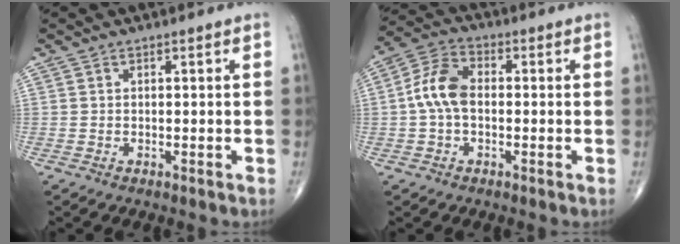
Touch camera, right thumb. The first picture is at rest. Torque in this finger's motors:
{"motor_torque": [0.42, 1.13, 0.60, -0.17, 0.08]}